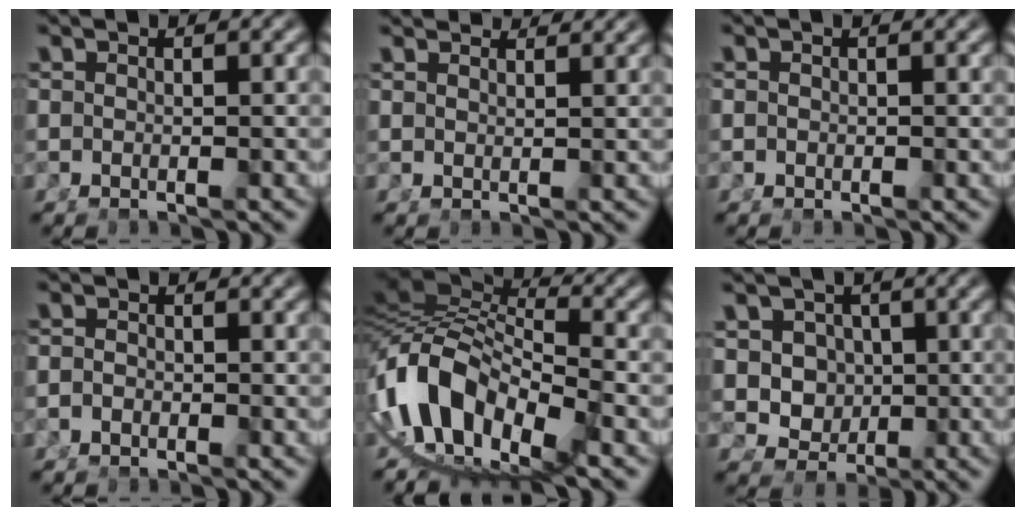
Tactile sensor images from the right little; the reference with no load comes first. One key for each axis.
{"total": 2.9, "fx": 2.8, "fy": -0.6, "fz": 0.7, "tx": 0.011, "ty": 0.004, "tz": 0.047}
{"total": 0.0}
{"total": 1.1, "fx": -1.0, "fy": 0.4, "fz": 0.4, "tx": -0.010, "ty": -0.009, "tz": -0.015}
{"total": 16.0, "fx": -1.0, "fy": 11.5, "fz": 11.1, "tx": -0.237, "ty": -0.047, "tz": -0.006}
{"total": 7.7, "fx": 0.0, "fy": 7.0, "fz": 3.2, "tx": -0.076, "ty": -0.035, "tz": 0.008}